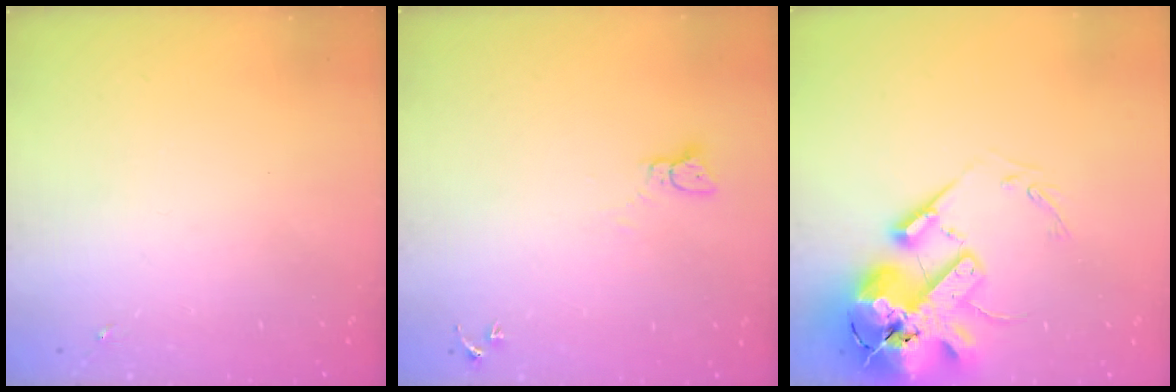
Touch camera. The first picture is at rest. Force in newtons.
{"total": 2.3, "press": 2.3, "slide": 0.2}
{"total": 23.0, "press": 22.7, "slide": 3.8}